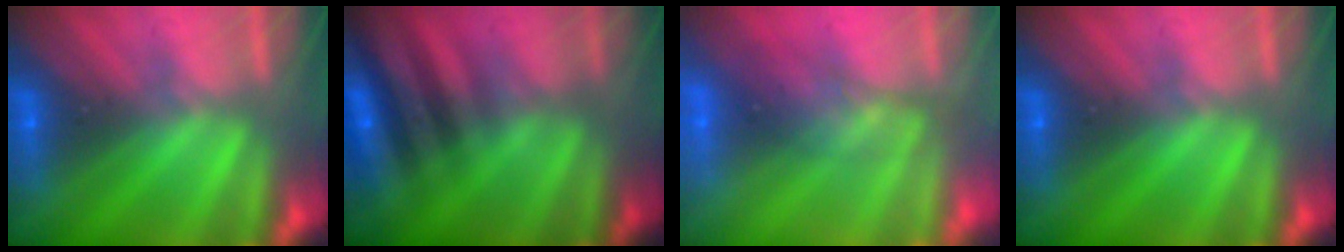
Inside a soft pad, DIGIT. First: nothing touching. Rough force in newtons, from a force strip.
{"total": 3.0}
{"total": 2.6}
{"total": 0.0}